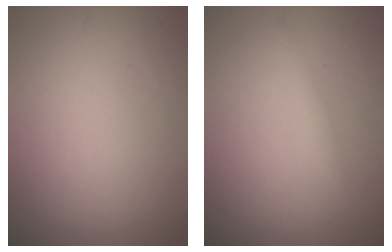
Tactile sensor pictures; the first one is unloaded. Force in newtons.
{"total": 1.0, "press": 1.0, "slide": 0.1}